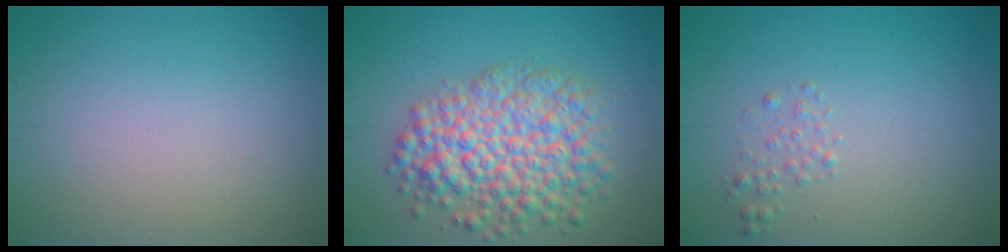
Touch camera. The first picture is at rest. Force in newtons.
{"total": 7.4, "press": 7.4, "slide": 0.3}
{"total": 1.0, "press": 1.0, "slide": 0.1}